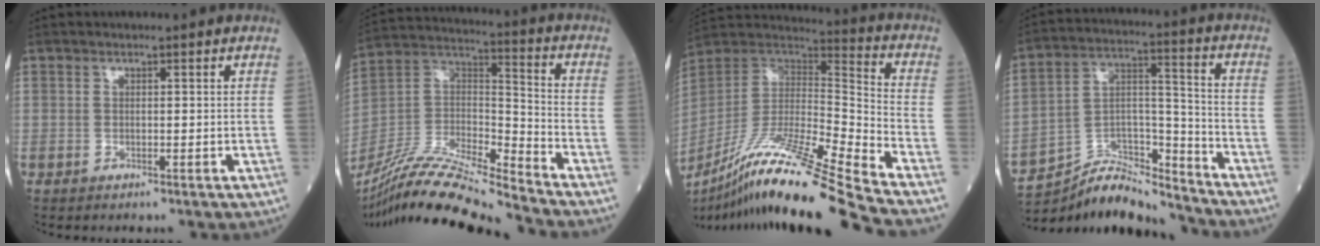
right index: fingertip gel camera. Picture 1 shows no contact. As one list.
[{"total": 19.0, "force": [-17.4, -0.4, 7.7], "torque": [-0.160, 0.012, -0.323]}, {"total": 25.2, "force": [-20.0, -1.9, 15.2], "torque": [-0.267, -0.042, -0.358]}, {"total": 14.3, "force": [-14.0, 1.5, 2.2], "torque": [-0.040, 0.039, -0.244]}]